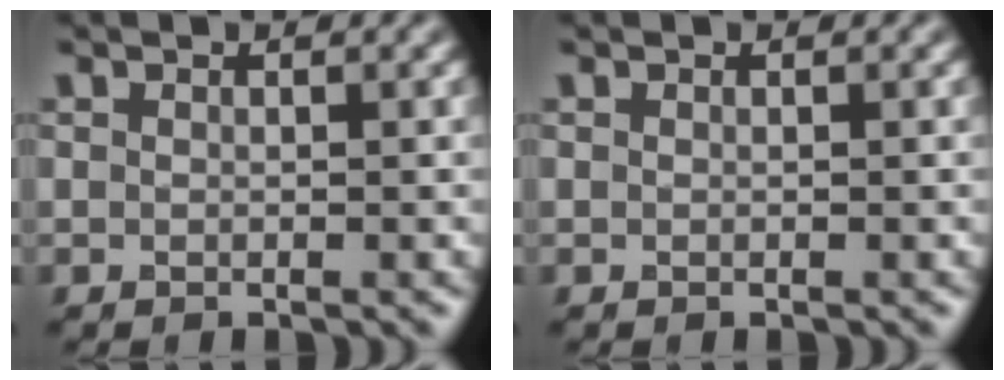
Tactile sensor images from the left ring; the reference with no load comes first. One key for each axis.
{"total": 0.0}